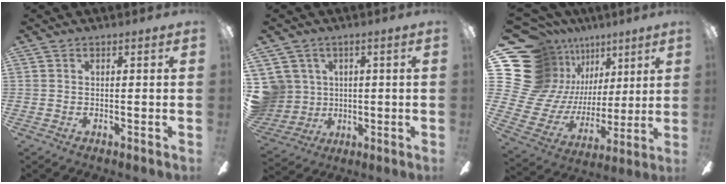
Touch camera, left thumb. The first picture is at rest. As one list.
[{"total": 9.1, "force": [2.2, 8.7, 1.3], "torque": [-0.070, -0.012, 0.049]}, {"total": 20.3, "force": [10.2, 15.7, 7.9], "torque": [-0.181, -0.090, 0.220]}]